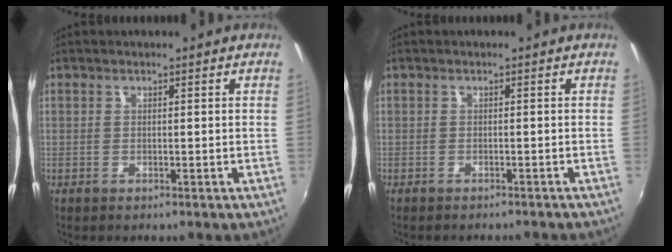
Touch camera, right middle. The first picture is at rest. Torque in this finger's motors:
{"motor_torque": [1.08, -1.06, 0.06, 0.06]}